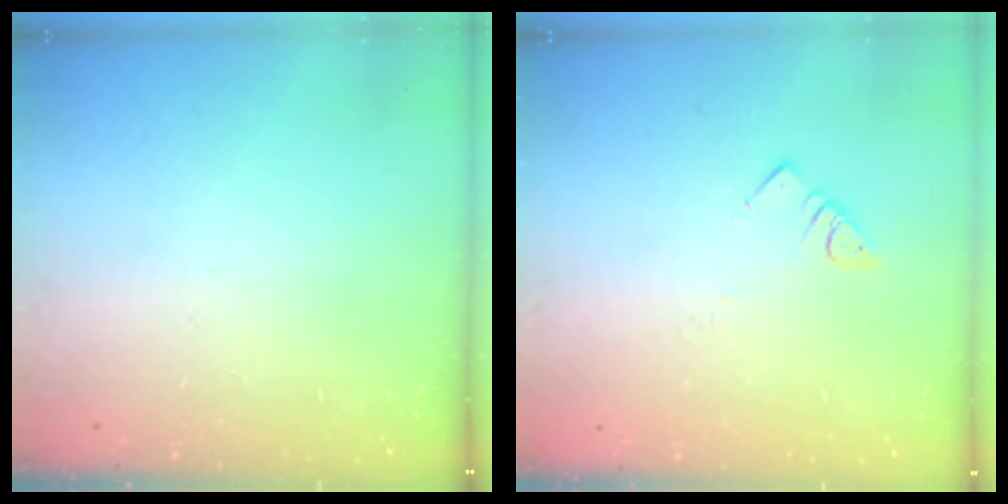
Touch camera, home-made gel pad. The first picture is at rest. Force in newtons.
{"total": 2.8, "press": 2.8, "slide": 0.2}